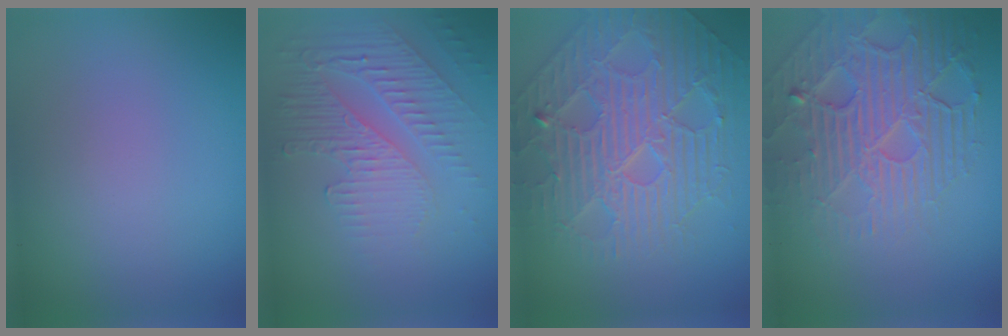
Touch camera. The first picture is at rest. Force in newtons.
{"total": 5.8, "press": 3.3, "slide": 4.7}
{"total": 5.9, "press": 5.2, "slide": 2.6}
{"total": 7.1, "press": 5.1, "slide": 4.9}